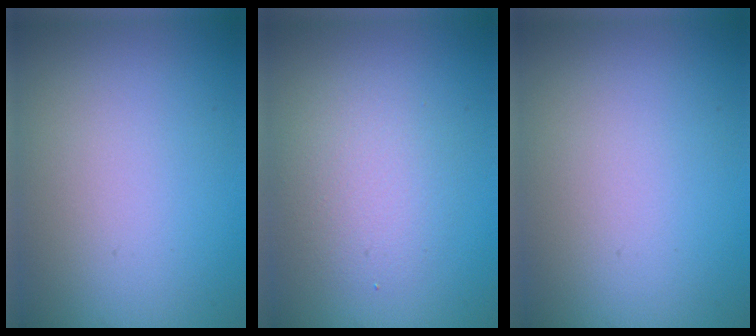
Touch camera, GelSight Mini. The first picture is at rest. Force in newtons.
{"total": 3.0, "press": 3.0, "slide": 0.2}
{"total": 0.0}